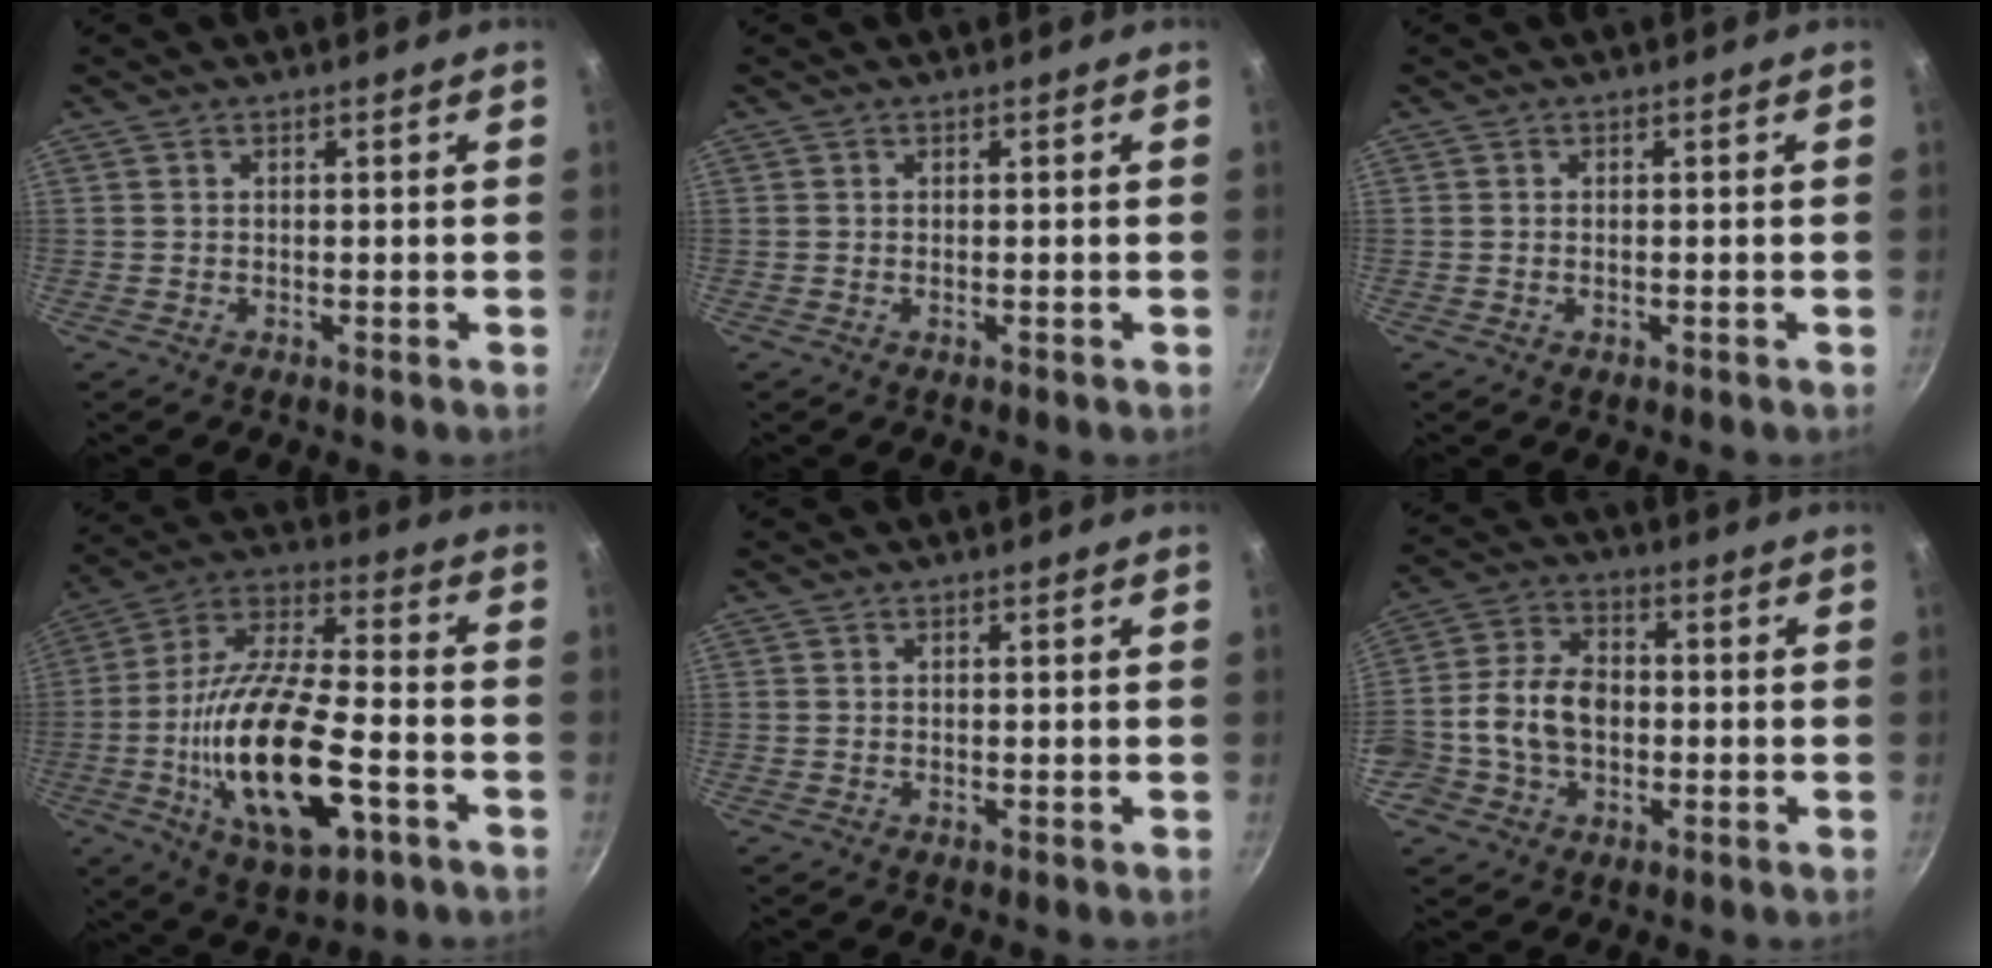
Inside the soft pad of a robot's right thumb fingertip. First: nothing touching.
{"total": 0.6, "force": [-0.3, 0.2, 0.5], "torque": [-0.007, 0.002, -0.005]}
{"total": 0.7, "force": [-0.2, 0.4, 0.5], "torque": [-0.009, 0.002, -0.004]}
{"total": 23.0, "force": [-6.6, 9.5, 19.9], "torque": [-0.367, 0.022, -0.121]}
{"total": 0.0}
{"total": 10.9, "force": [-1.5, 8.2, 7.1], "torque": [-0.110, 0.023, -0.039]}